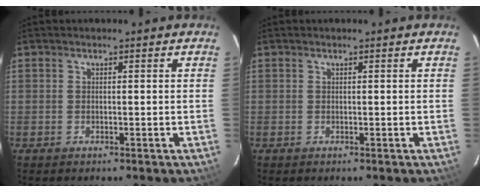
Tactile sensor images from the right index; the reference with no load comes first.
{"total": 0.0}